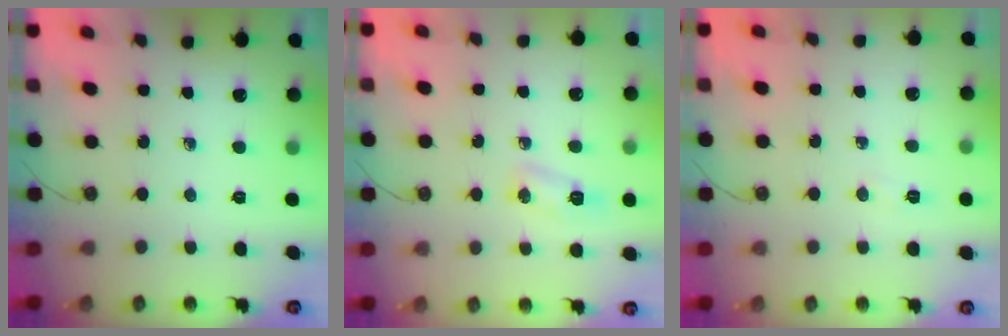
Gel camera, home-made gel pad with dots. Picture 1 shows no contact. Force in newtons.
{"total": 4.7, "press": 4.6, "slide": 0.6}
{"total": 3.5, "press": 3.5, "slide": 0.6}